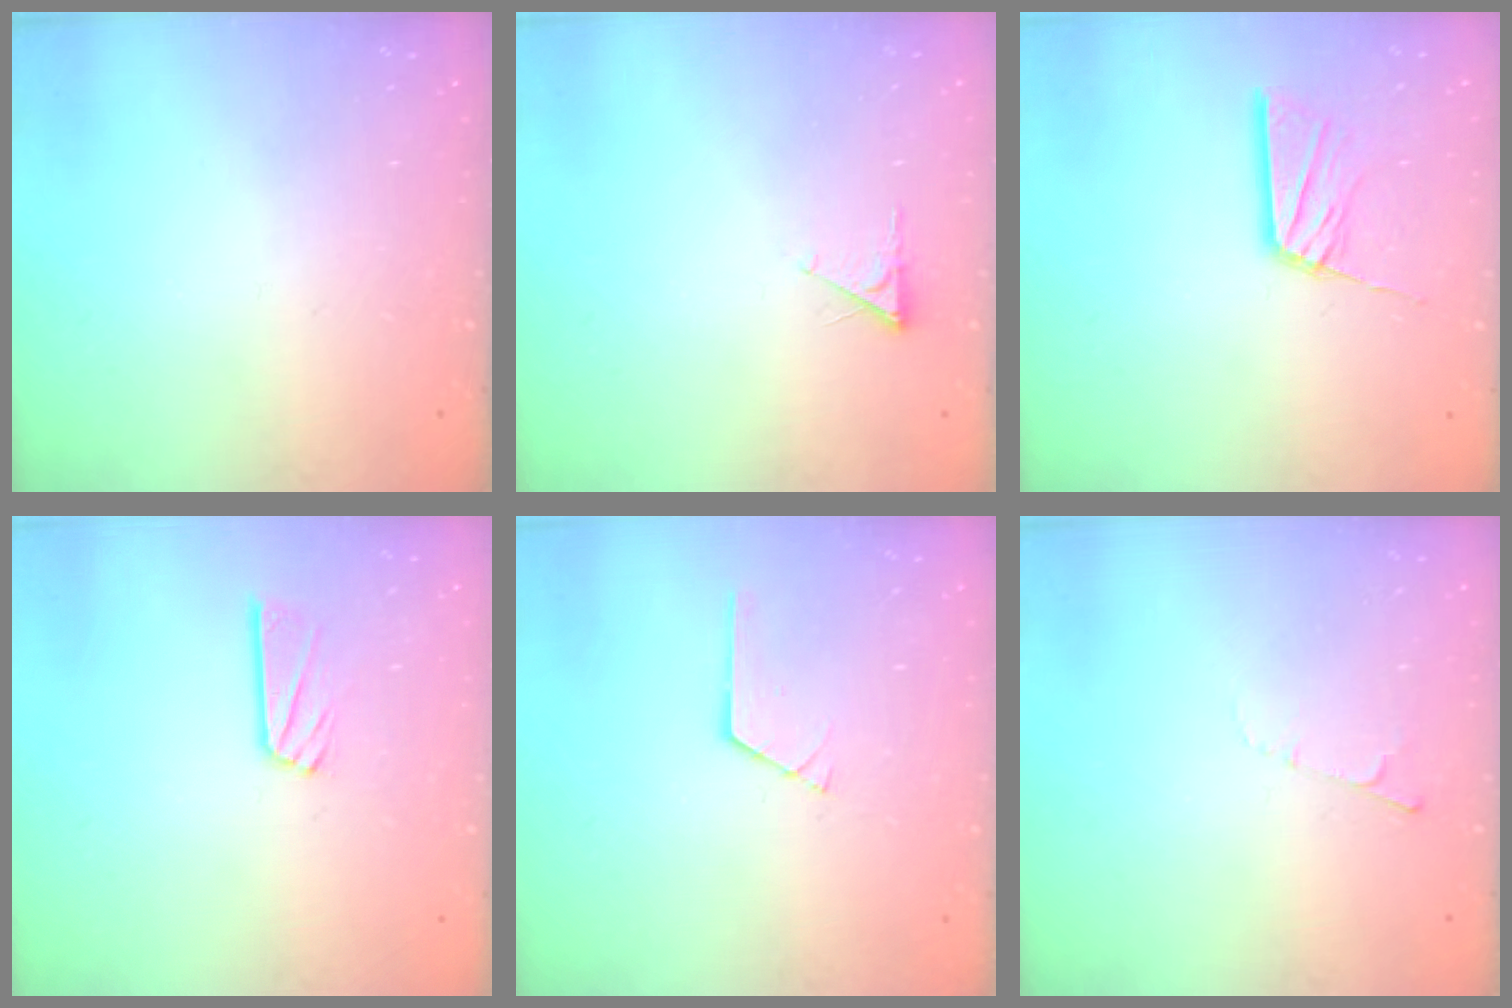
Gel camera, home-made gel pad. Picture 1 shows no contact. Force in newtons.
{"total": 1.8, "press": 1.7, "slide": 0.3}
{"total": 10.9, "press": 10.9, "slide": 1.0}
{"total": 7.5, "press": 7.5, "slide": 0.6}
{"total": 1.0, "press": 1.0, "slide": 0.1}
{"total": 3.1, "press": 3.1, "slide": 0.4}